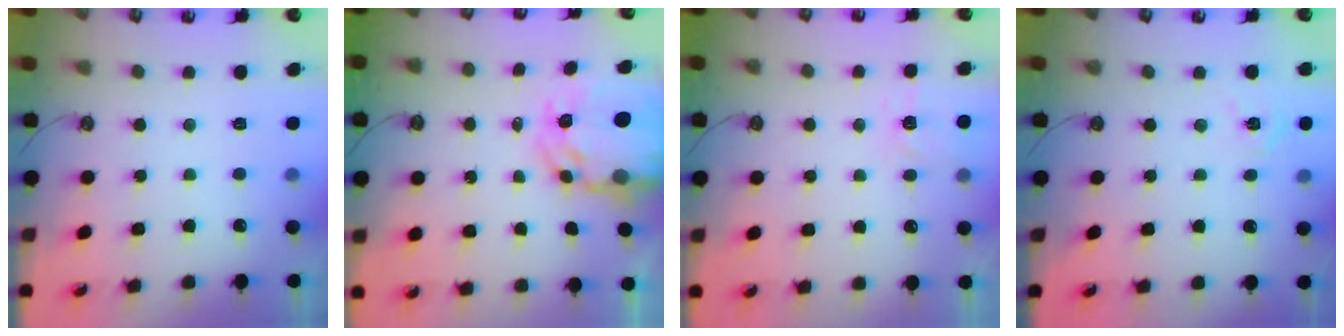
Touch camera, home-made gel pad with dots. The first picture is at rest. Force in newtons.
{"total": 10.2, "press": 10.1, "slide": 1.0}
{"total": 4.7, "press": 4.6, "slide": 0.7}
{"total": 7.3, "press": 7.3, "slide": 0.7}